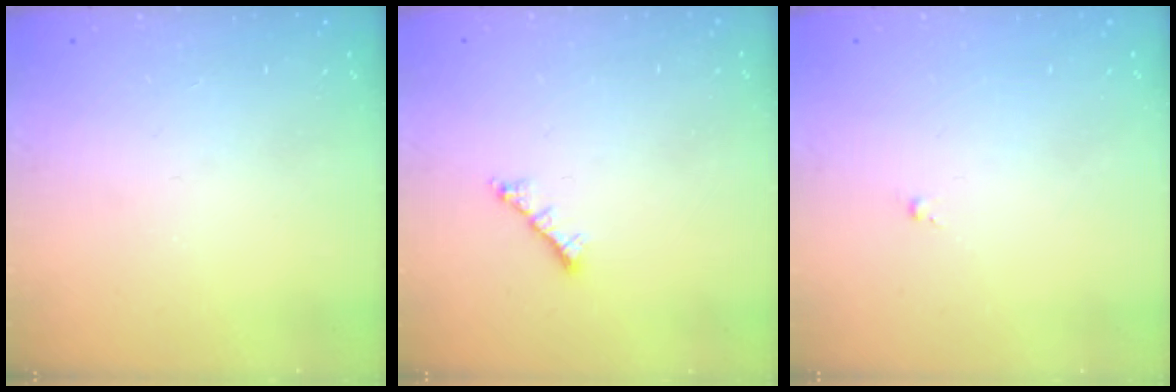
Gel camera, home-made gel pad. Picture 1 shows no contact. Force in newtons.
{"total": 1.8, "press": 1.7, "slide": 0.6}
{"total": 0.0}